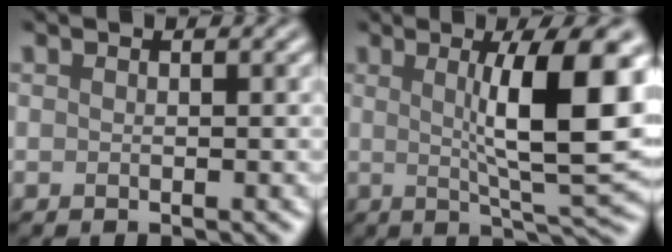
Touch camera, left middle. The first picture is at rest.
{"total": 9.7, "force": [1.6, 1.7, 9.5], "torque": [-0.124, 0.000, 0.033]}